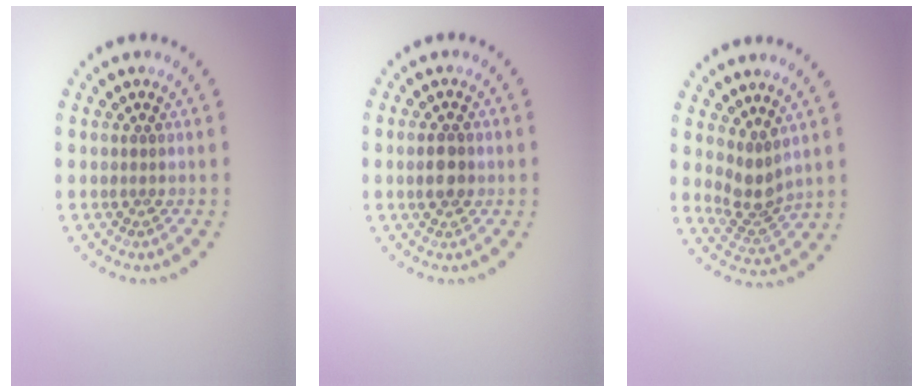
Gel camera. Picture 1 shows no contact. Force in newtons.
{"total": 2.6, "press": 2.6, "slide": 0.1}
{"total": 2.7, "press": 2.0, "slide": 1.8}